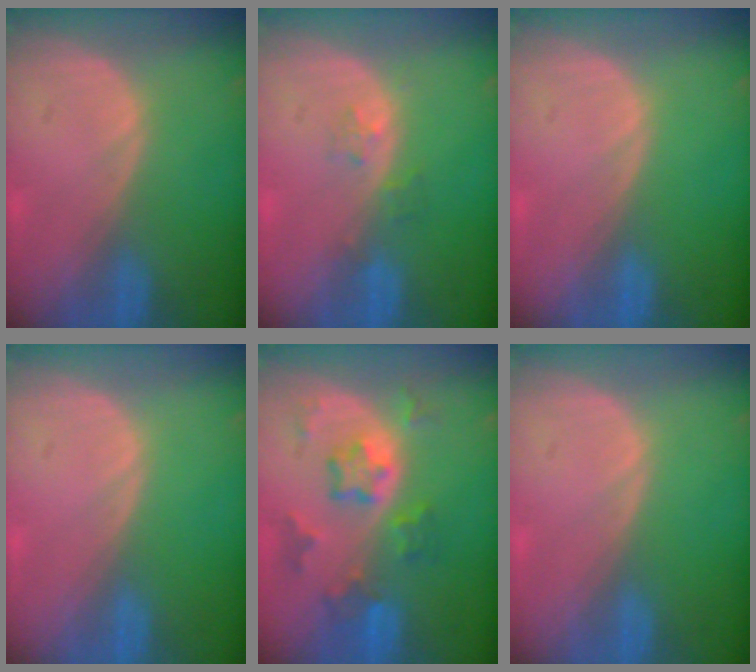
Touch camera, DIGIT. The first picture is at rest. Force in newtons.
{"total": 1.9, "press": 1.9, "slide": 0.2}
{"total": 0.0}
{"total": 0.0}
{"total": 7.4, "press": 6.6, "slide": 3.4}
{"total": 0.0}